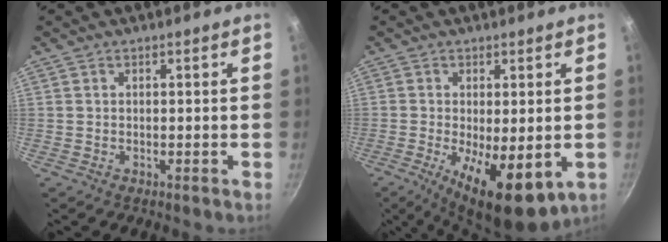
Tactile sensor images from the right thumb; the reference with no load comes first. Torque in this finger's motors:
{"motor_torque": [0.18, 0.96, 1.43, -0.42, 0.11]}